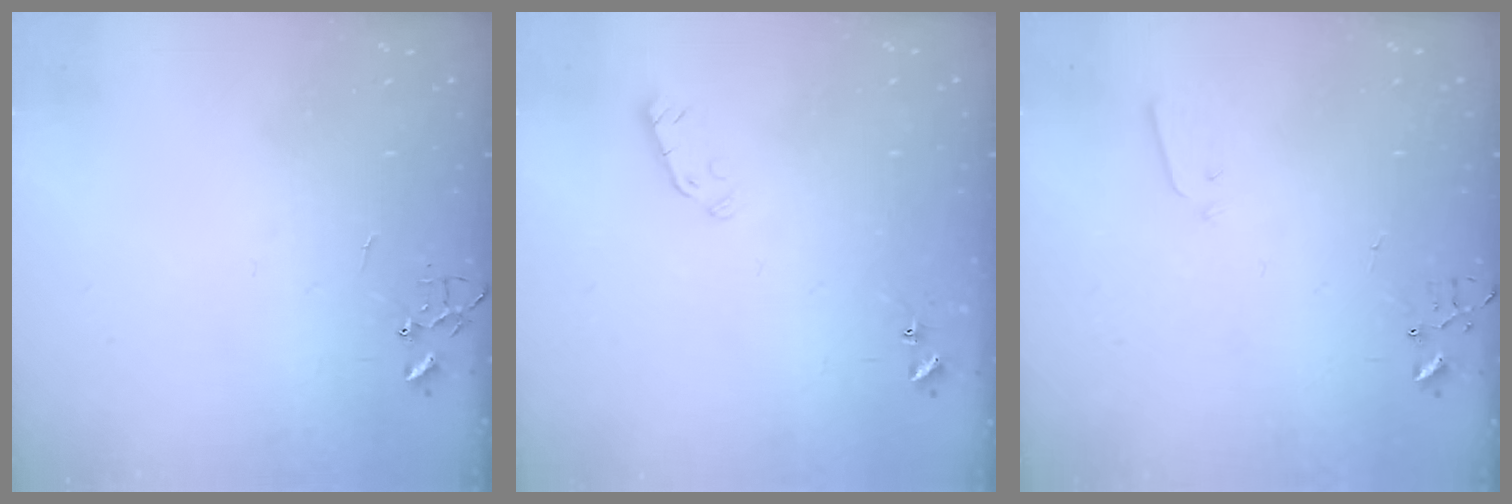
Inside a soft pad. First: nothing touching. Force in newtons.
{"total": 3.7, "press": 3.6, "slide": 0.9}
{"total": 2.1, "press": 2.0, "slide": 0.4}